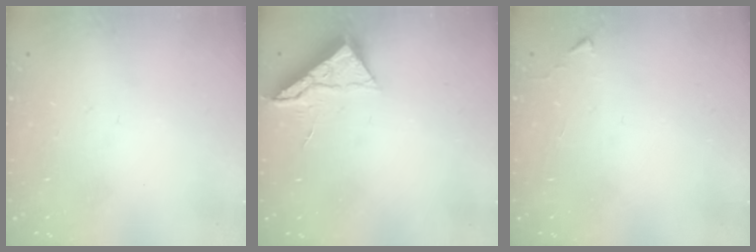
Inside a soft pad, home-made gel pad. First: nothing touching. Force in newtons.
{"total": 6.9, "press": 6.9, "slide": 0.5}
{"total": 2.7, "press": 2.6, "slide": 0.4}